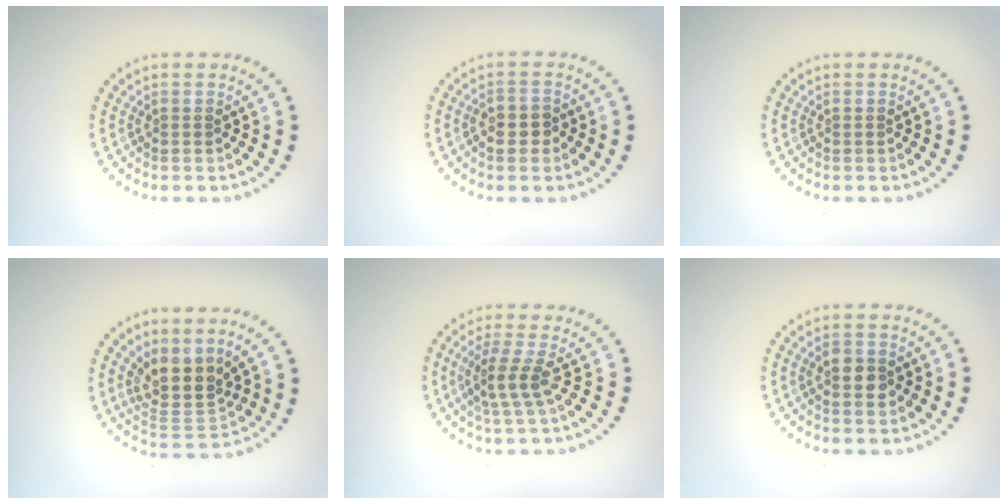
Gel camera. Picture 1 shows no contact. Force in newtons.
{"total": 1.7, "press": 1.7, "slide": 0.3}
{"total": 0.0}
{"total": 4.0, "press": 3.0, "slide": 2.6}
{"total": 2.5, "press": 2.0, "slide": 1.5}
{"total": 2.5, "press": 2.5, "slide": 0.1}